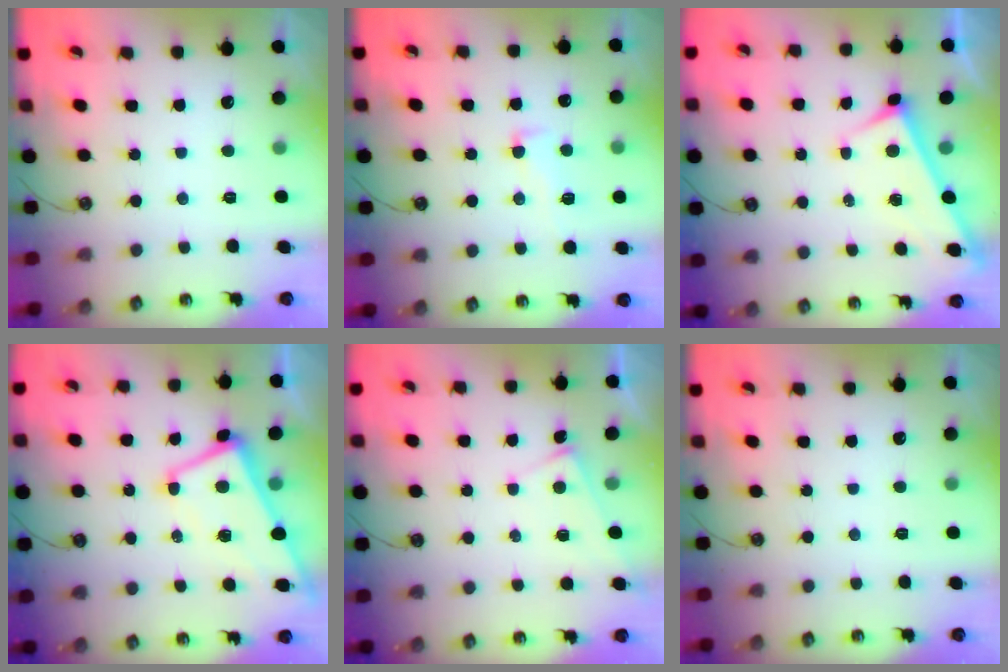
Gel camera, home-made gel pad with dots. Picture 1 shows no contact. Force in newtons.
{"total": 1.5, "press": 0.6, "slide": 1.4}
{"total": 3.7, "press": 3.7, "slide": 0.2}
{"total": 1.0, "press": 0.2, "slide": 1.0}
{"total": 2.9, "press": 2.9, "slide": 0.3}
{"total": 0.0}